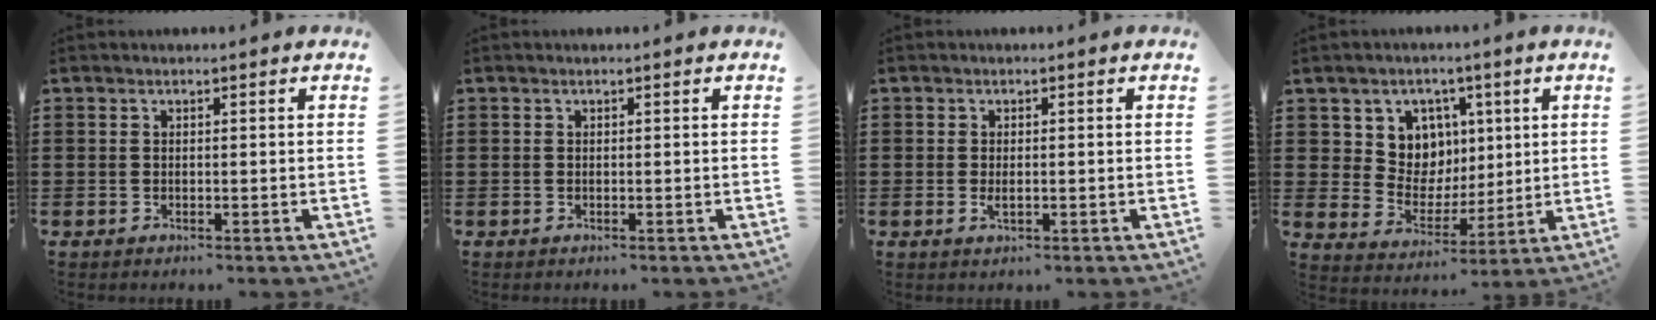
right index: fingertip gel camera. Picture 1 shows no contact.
{"total": 0.0}
{"total": 1.2, "force": [-0.2, 0.5, 1.1], "torque": [-0.019, 0.001, -0.003]}
{"total": 7.5, "force": [3.2, 6.6, 1.4], "torque": [-0.064, -0.012, 0.062]}